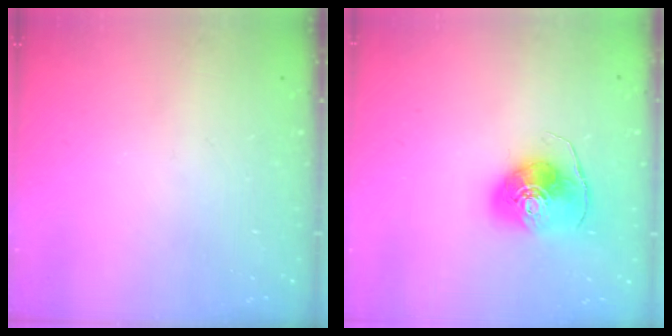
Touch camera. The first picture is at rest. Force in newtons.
{"total": 9.9, "press": 9.8, "slide": 1.1}